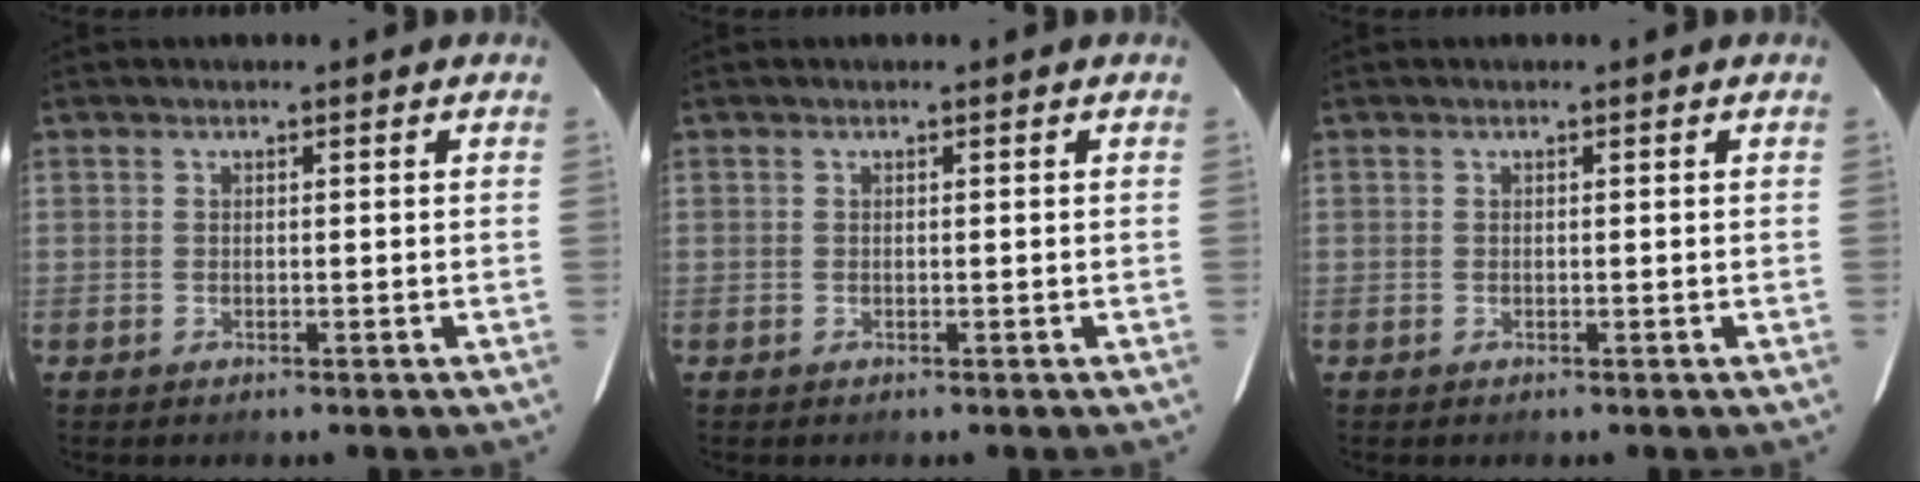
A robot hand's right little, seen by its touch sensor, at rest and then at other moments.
{"total": 0.0}
{"total": 0.0}